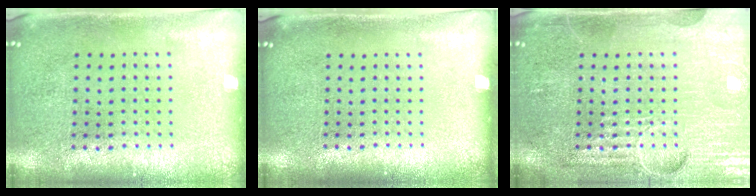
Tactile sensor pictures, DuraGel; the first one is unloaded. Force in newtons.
{"total": 0.0}
{"total": 4.0, "press": 4.0, "slide": 0.3}